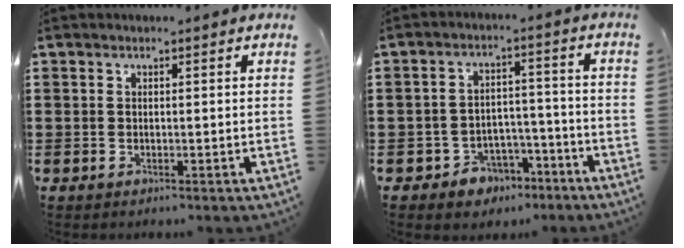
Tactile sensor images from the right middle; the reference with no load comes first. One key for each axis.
{"total": 4.6, "fx": -3.8, "fy": 2.5, "fz": 0.7, "tx": -0.019, "ty": 0.017, "tz": -0.077}